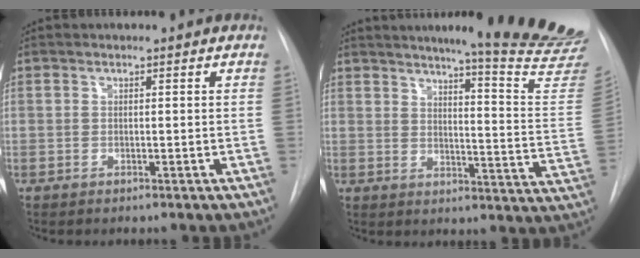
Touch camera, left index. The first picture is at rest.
{"total": 21.4, "force": [19.1, -0.7, 9.5], "torque": [-0.120, -0.130, 0.216]}